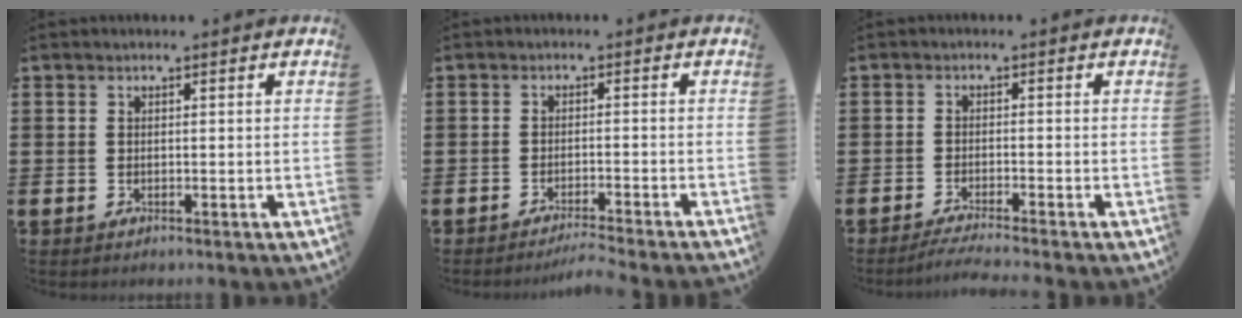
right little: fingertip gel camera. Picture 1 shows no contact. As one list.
[{"total": 2.0, "force": [-1.9, -0.3, 0.6], "torque": [-0.008, 0.002, -0.037]}, {"total": 2.0, "force": [-1.7, -0.2, 1.1], "torque": [-0.017, 0.002, -0.033]}]